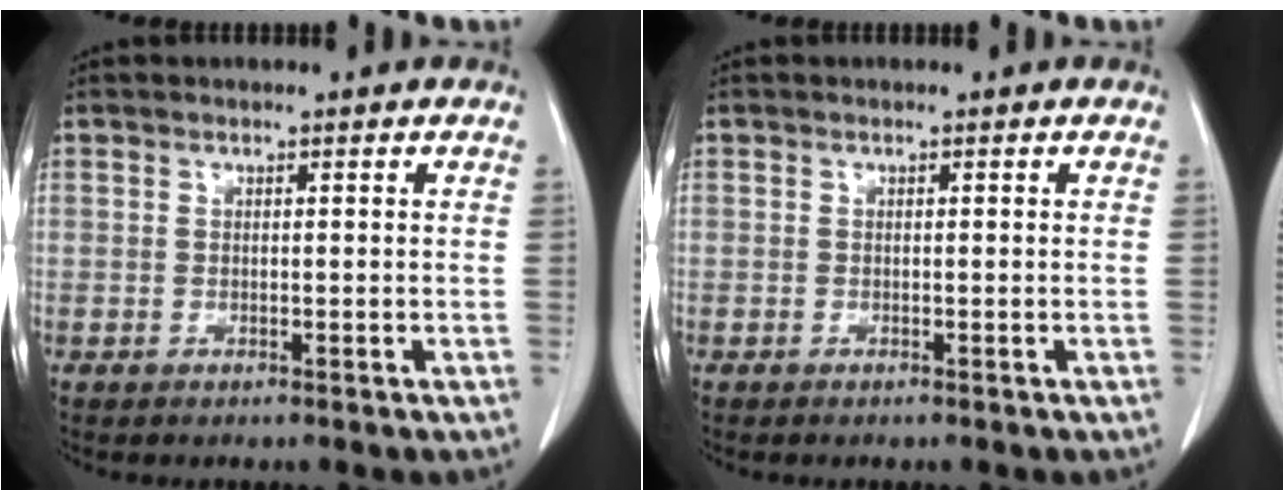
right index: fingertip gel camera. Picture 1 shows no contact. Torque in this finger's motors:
{"motor_torque": [-0.03, 0.00, 0.03, 0.02]}